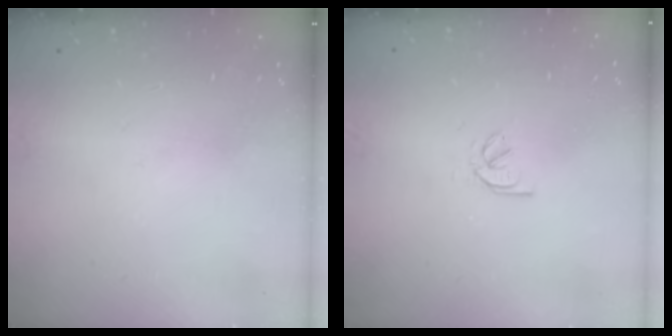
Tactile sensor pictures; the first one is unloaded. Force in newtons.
{"total": 2.2, "press": 2.2, "slide": 0.5}